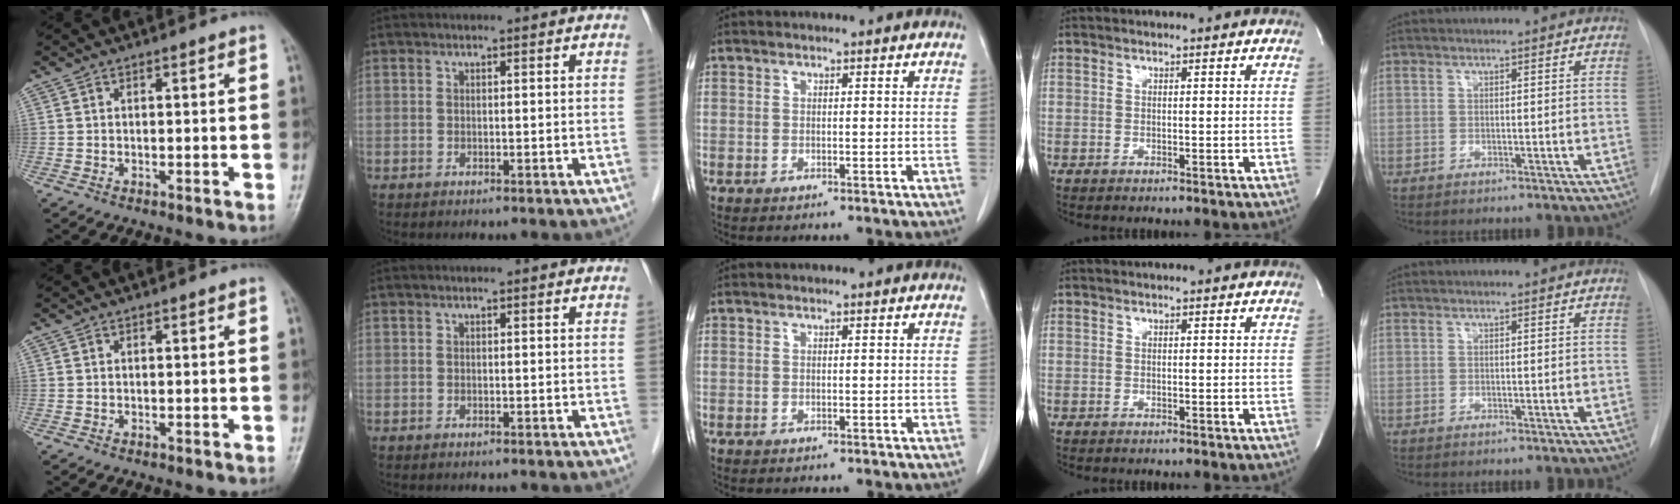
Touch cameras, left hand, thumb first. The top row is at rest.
{}